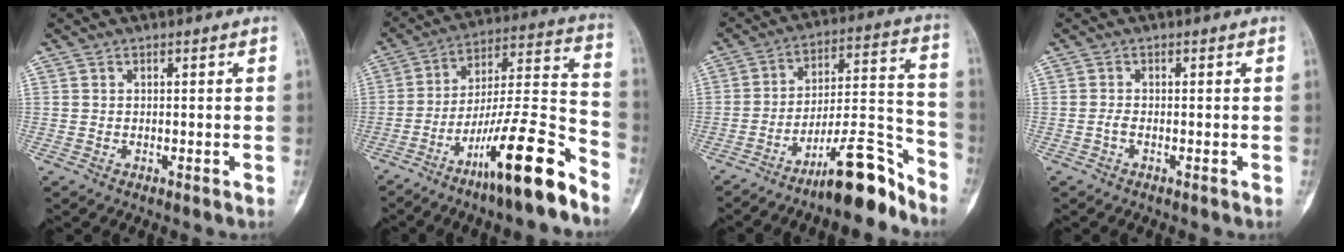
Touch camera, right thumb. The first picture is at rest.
{"total": 19.2, "force": [-12.3, 2.4, 14.5], "torque": [-0.251, 0.082, -0.207]}
{"total": 14.6, "force": [-10.9, 3.3, 9.1], "torque": [-0.115, 0.110, -0.178]}
{"total": 0.8, "force": [-0.4, 0.2, 0.7], "torque": [-0.016, 0.000, -0.010]}